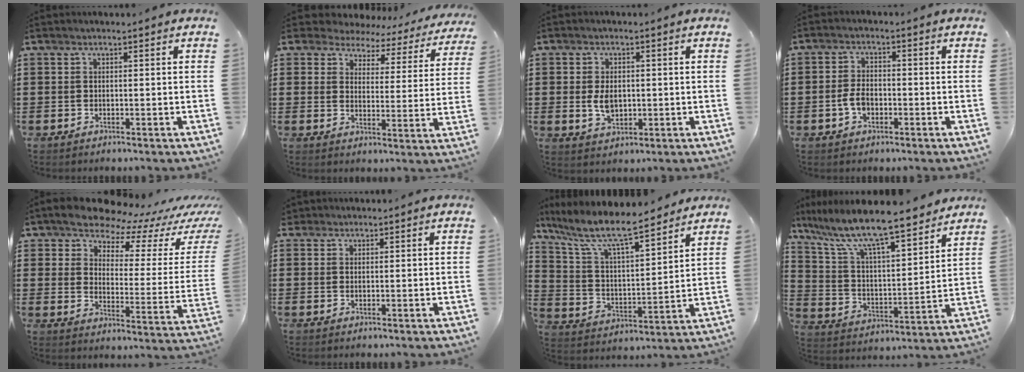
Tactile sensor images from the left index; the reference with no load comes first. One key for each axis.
{"total": 4.2, "fx": 3.8, "fy": 1.7, "fz": 0.4, "tx": -0.033, "ty": -0.022, "tz": 0.064}
{"total": 4.2, "fx": 0.1, "fy": 2.6, "fz": 3.3, "tx": -0.065, "ty": -0.001, "tz": -0.002}
{"total": 3.5, "fx": -1.0, "fy": 2.1, "fz": 2.7, "tx": -0.065, "ty": -0.001, "tz": -0.023}
{"total": 7.9, "fx": 7.5, "fy": 2.2, "fz": 1.5, "tx": -0.053, "ty": -0.062, "tz": 0.125}
{"total": 1.1, "fx": 0.9, "fy": 0.6, "fz": 0.1, "tx": -0.005, "ty": 0.004, "tz": 0.018}
{"total": 9.5, "fx": 7.8, "fy": 1.4, "fz": 5.2, "tx": -0.134, "ty": -0.047, "tz": 0.130}
{"total": 9.9, "fx": 8.5, "fy": 0.8, "fz": 5.1, "tx": -0.134, "ty": -0.059, "tz": 0.141}